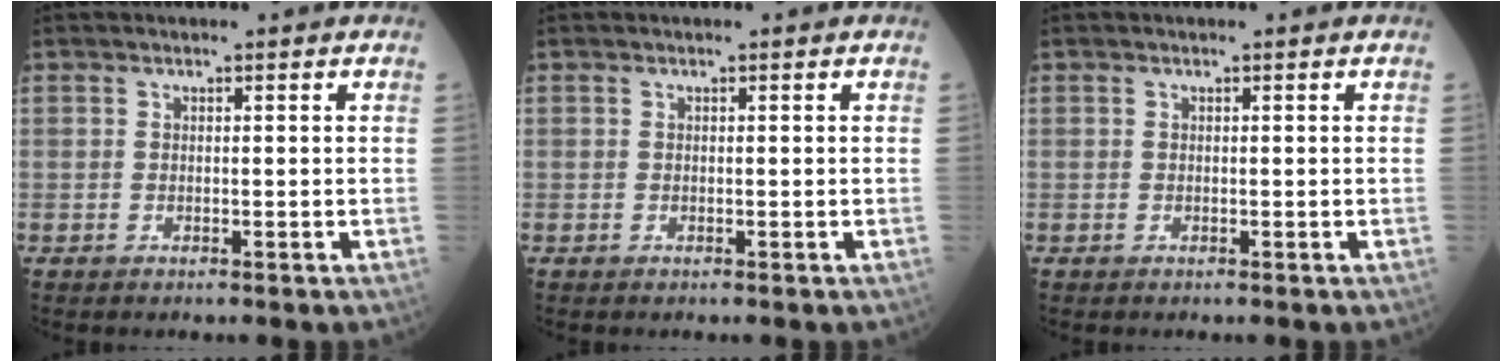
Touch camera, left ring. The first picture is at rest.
{"total": 0.0}
{"total": 0.0}